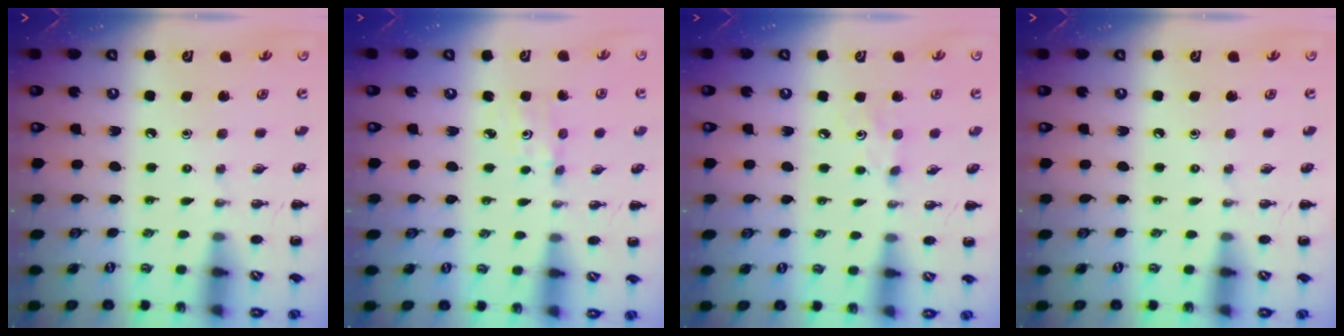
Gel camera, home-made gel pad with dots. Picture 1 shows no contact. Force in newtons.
{"total": 2.7, "press": 2.6, "slide": 0.8}
{"total": 3.5, "press": 3.4, "slide": 0.9}
{"total": 0.0}